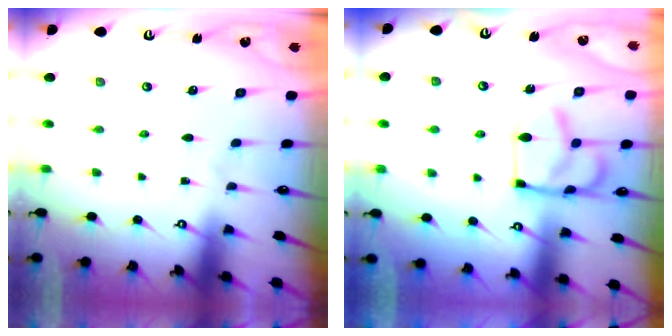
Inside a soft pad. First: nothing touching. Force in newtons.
{"total": 12.9, "press": 12.8, "slide": 0.8}